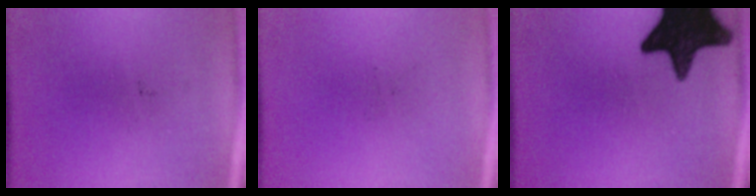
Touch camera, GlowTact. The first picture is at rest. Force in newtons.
{"total": 0.0}
{"total": 17.6}